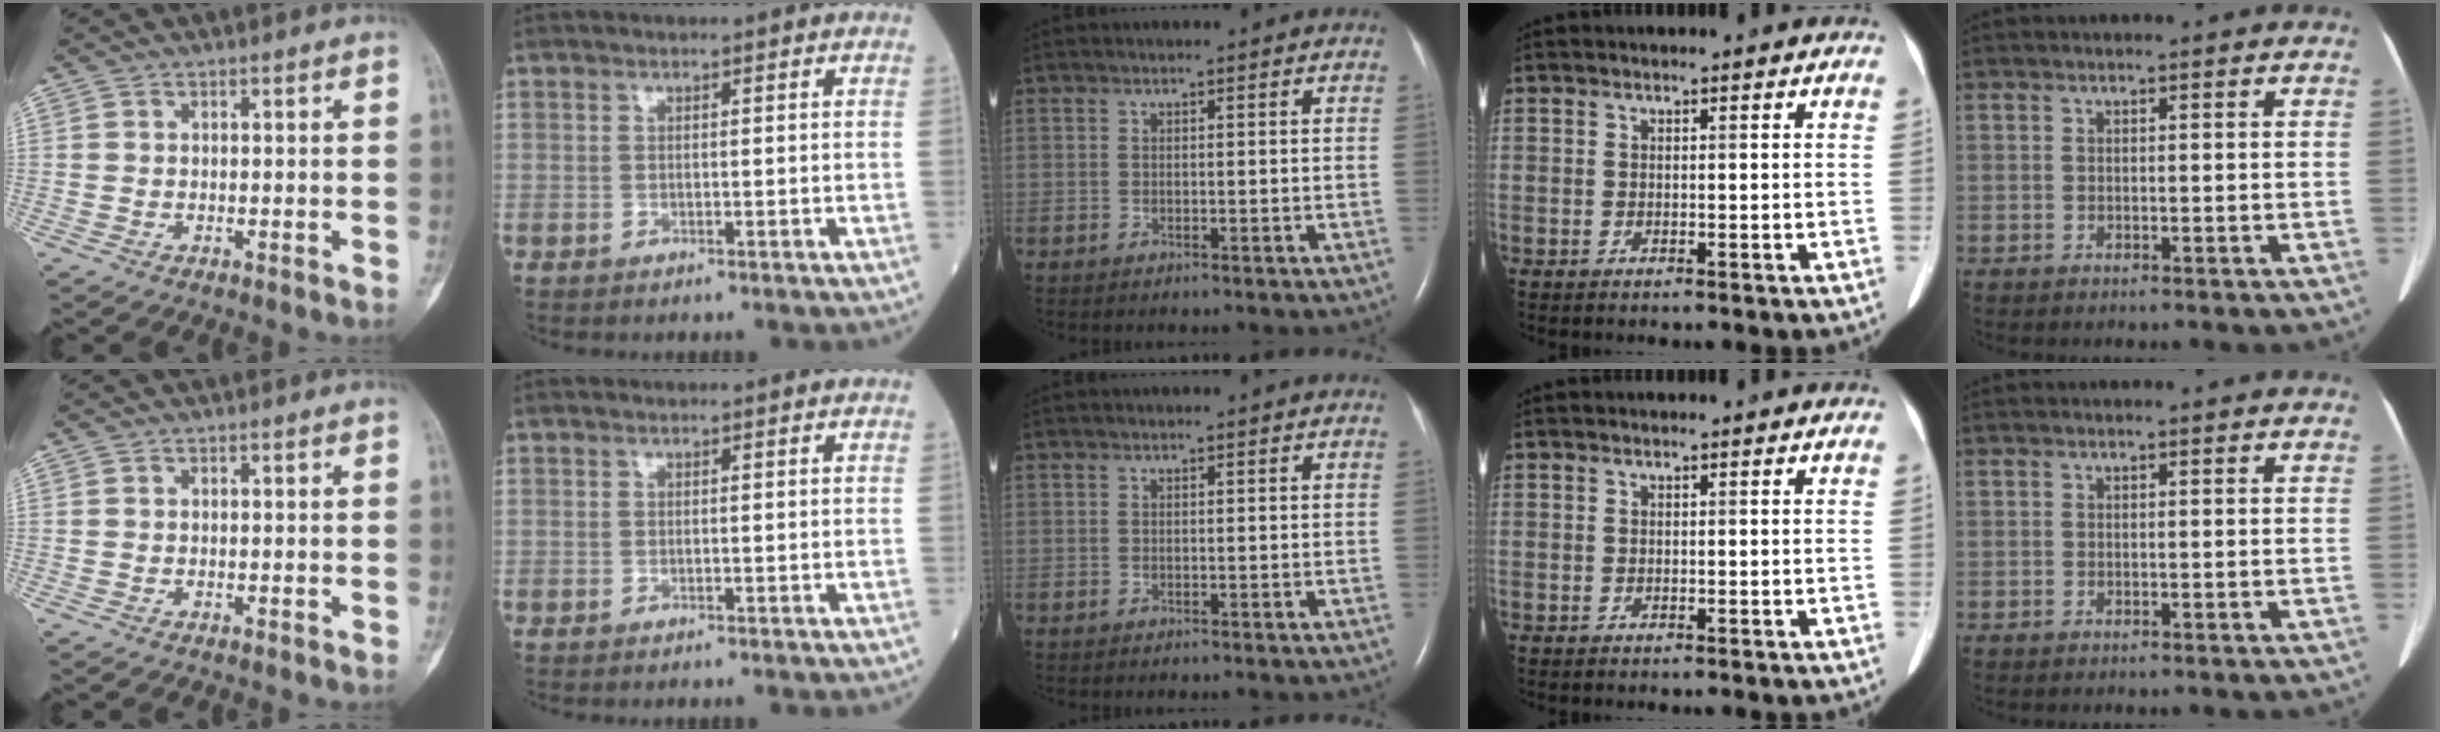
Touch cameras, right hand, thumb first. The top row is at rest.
{}